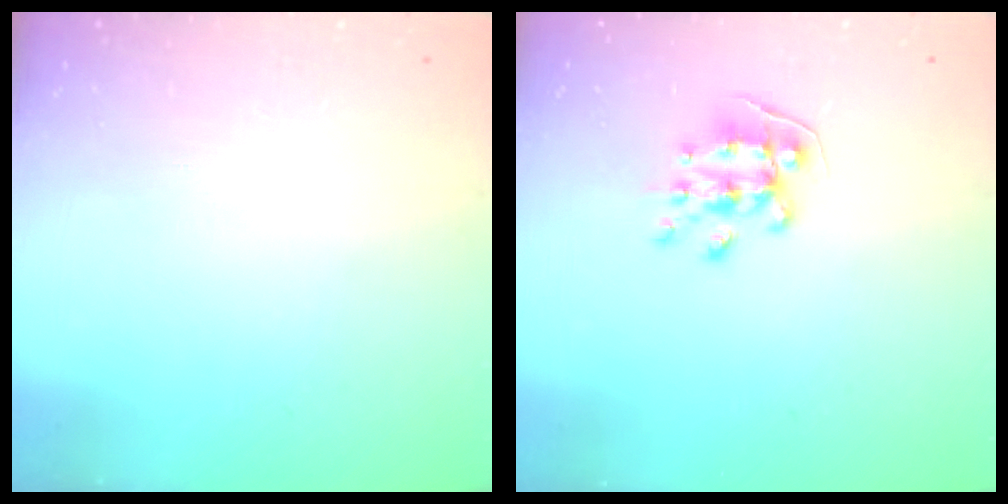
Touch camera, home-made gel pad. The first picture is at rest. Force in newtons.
{"total": 7.3, "press": 7.3, "slide": 0.7}